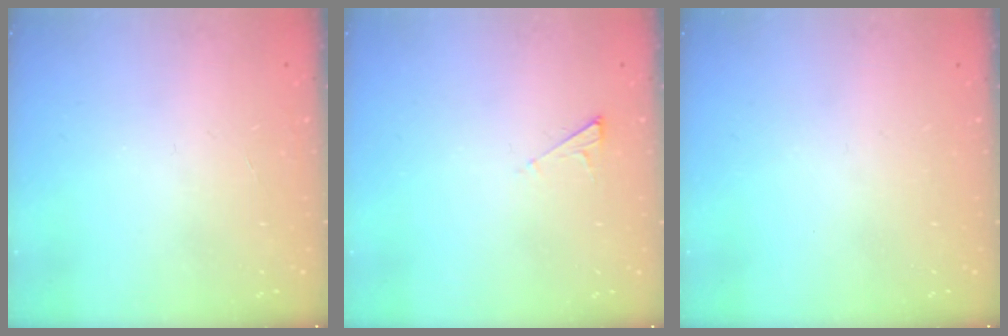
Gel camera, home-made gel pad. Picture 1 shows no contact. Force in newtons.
{"total": 2.3, "press": 2.2, "slide": 0.4}
{"total": 0.0}